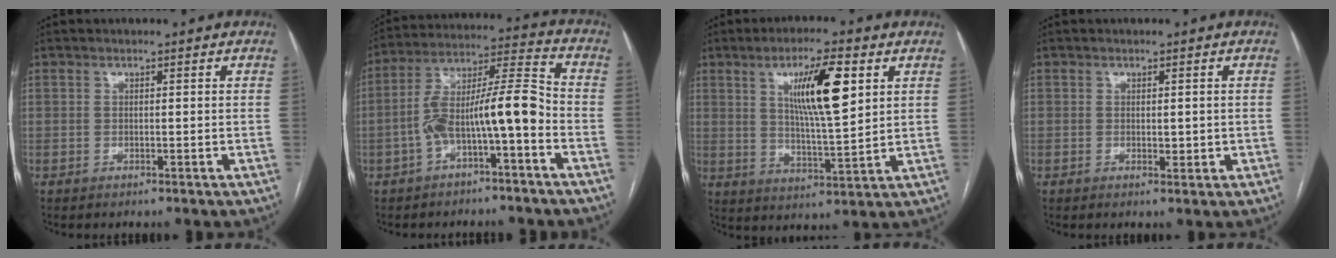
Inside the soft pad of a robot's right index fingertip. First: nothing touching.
{"total": 11.8, "force": [-3.7, 1.9, 11.0], "torque": [-0.199, 0.042, -0.060]}
{"total": 11.3, "force": [4.2, 1.6, 10.4], "torque": [-0.179, 0.000, 0.073]}
{"total": 1.7, "force": [-0.1, 1.0, 1.4], "torque": [-0.019, -0.001, 0.002]}